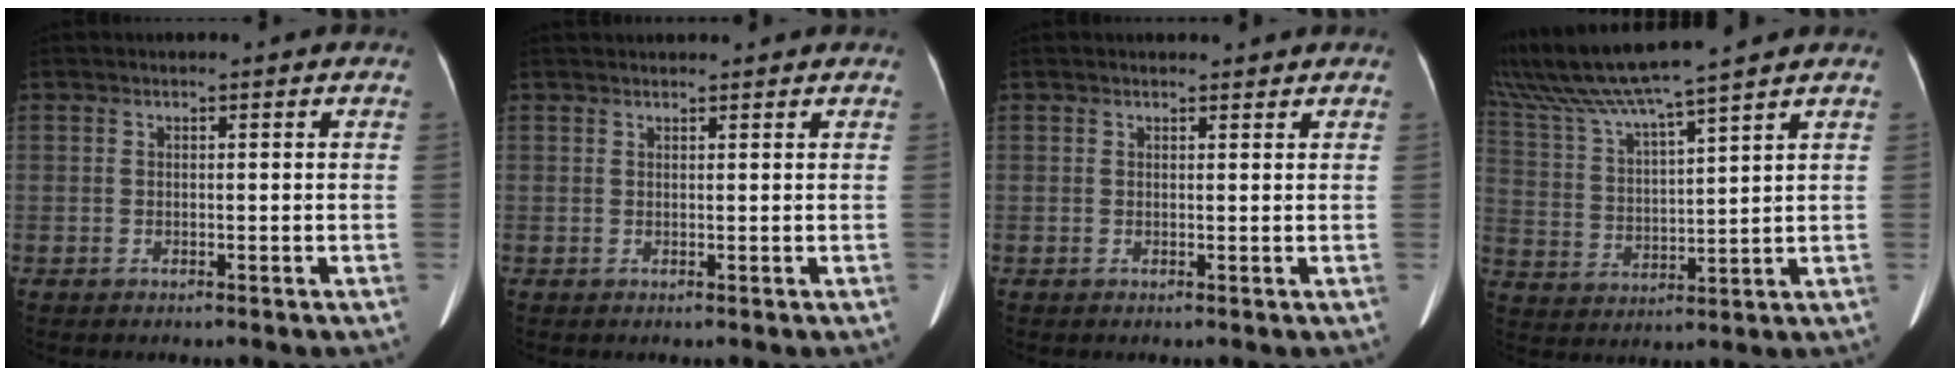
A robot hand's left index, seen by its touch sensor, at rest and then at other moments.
{"total": 4.9, "force": [4.6, 0.6, 1.4], "torque": [-0.012, 0.023, 0.054]}
{"total": 2.2, "force": [2.1, 0.4, 0.5], "torque": [-0.006, -0.002, 0.026]}
{"total": 13.7, "force": [11.8, -1.4, 6.8], "torque": [-0.137, 0.012, 0.219]}